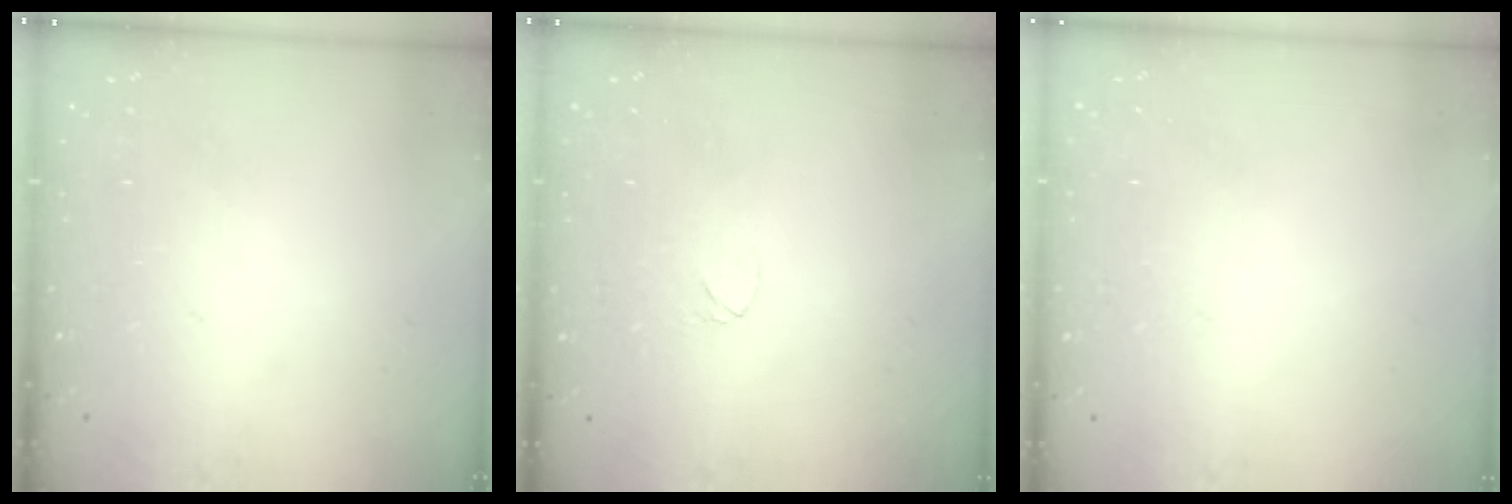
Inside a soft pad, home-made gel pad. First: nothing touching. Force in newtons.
{"total": 3.6, "press": 3.6, "slide": 0.3}
{"total": 0.0}